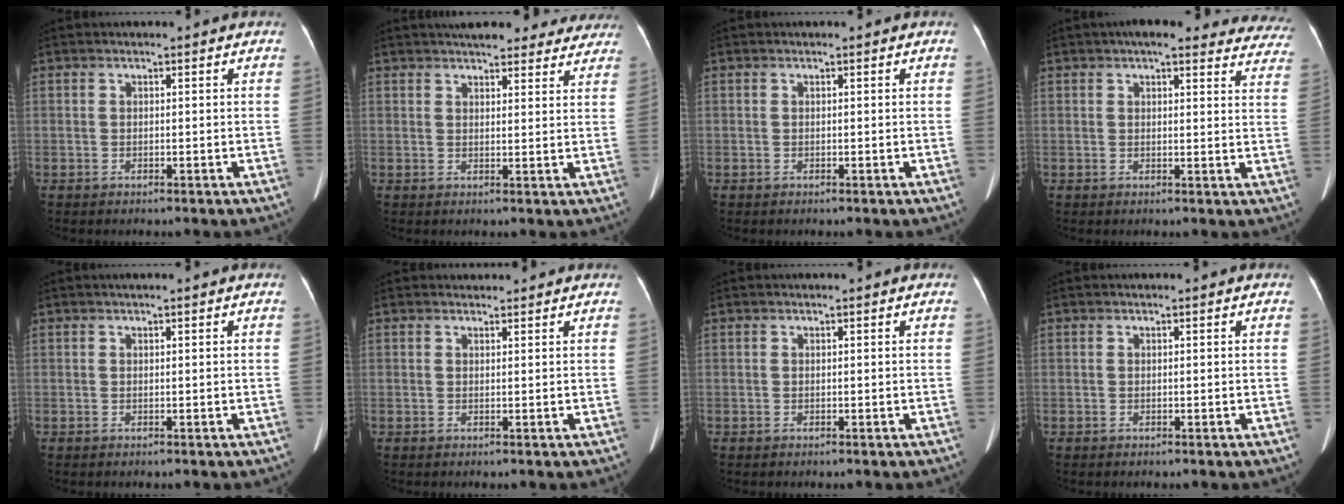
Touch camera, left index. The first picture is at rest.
{"total": 15.4, "force": [13.7, 4.3, 5.7], "torque": [-0.052, 0.024, 0.160]}
{"total": 0.0}
{"total": 18.8, "force": [16.8, 4.6, 7.0], "torque": [-0.054, -0.004, 0.172]}
{"total": 0.0}
{"total": 1.1, "force": [1.1, 0.4, -0.1], "torque": [-0.006, 0.010, 0.018]}
{"total": 0.0}
{"total": 0.0}